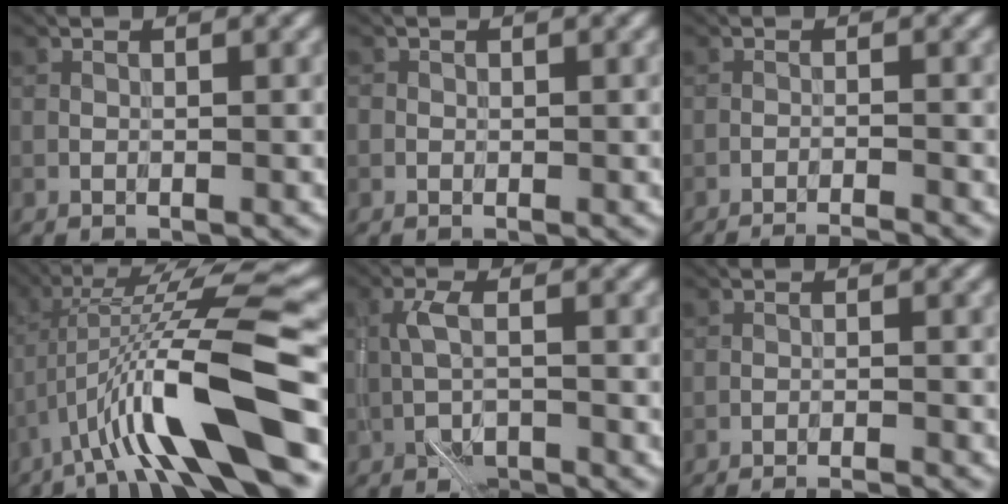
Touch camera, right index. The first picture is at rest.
{"total": 0.6, "force": [-0.1, 0.5, 0.0], "torque": [0.005, -0.004, -0.003]}
{"total": 4.3, "force": [-3.9, 0.5, 1.6], "torque": [-0.019, -0.001, -0.058]}
{"total": 11.6, "force": [-3.5, 2.1, 10.8], "torque": [-0.186, 0.022, -0.060]}
{"total": 2.9, "force": [-1.2, 1.0, 2.4], "torque": [-0.058, 0.000, -0.026]}
{"total": 3.1, "force": [-2.8, 0.4, 1.2], "torque": [-0.012, 0.003, -0.042]}